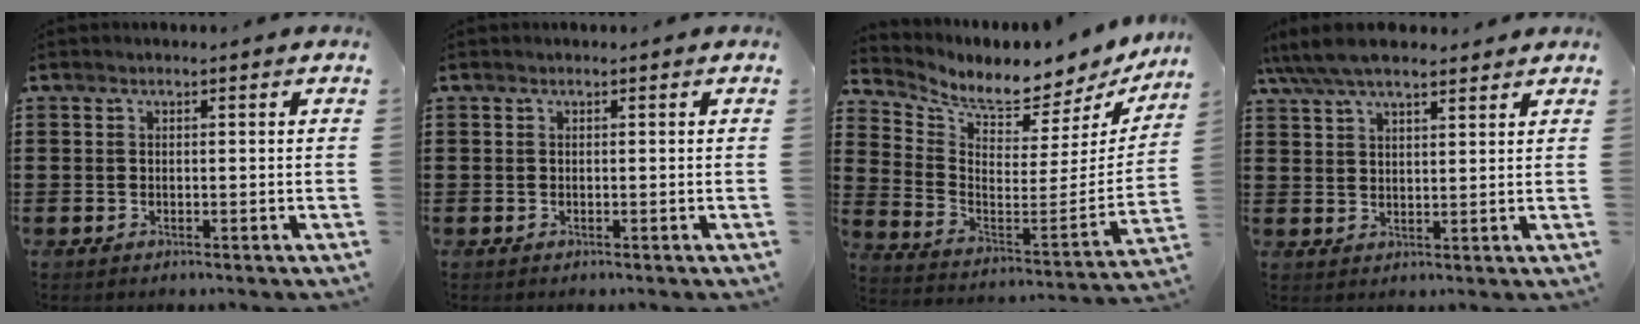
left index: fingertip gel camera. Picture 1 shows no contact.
{"total": 0.0}
{"total": 5.6, "force": [5.0, 1.2, 2.1], "torque": [-0.057, -0.062, 0.078]}
{"total": 6.4, "force": [5.4, 1.7, 3.0], "torque": [-0.074, -0.005, 0.100]}